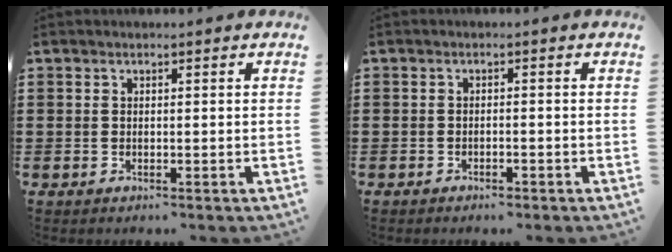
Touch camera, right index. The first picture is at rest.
{"total": 1.1, "force": [-1.0, 0.2, 0.3], "torque": [-0.010, -0.003, -0.020]}